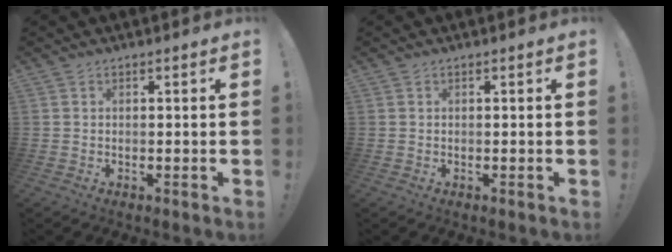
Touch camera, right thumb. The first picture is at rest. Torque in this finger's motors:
{"motor_torque": [0.00, 0.00, 0.00, 0.00, 0.00]}